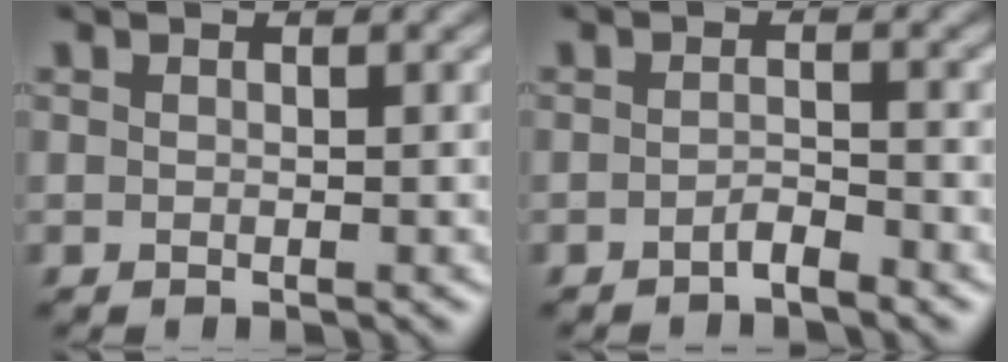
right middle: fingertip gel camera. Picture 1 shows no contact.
{"total": 1.4, "force": [-1.1, 0.2, 0.9], "torque": [-0.016, 0.004, -0.023]}